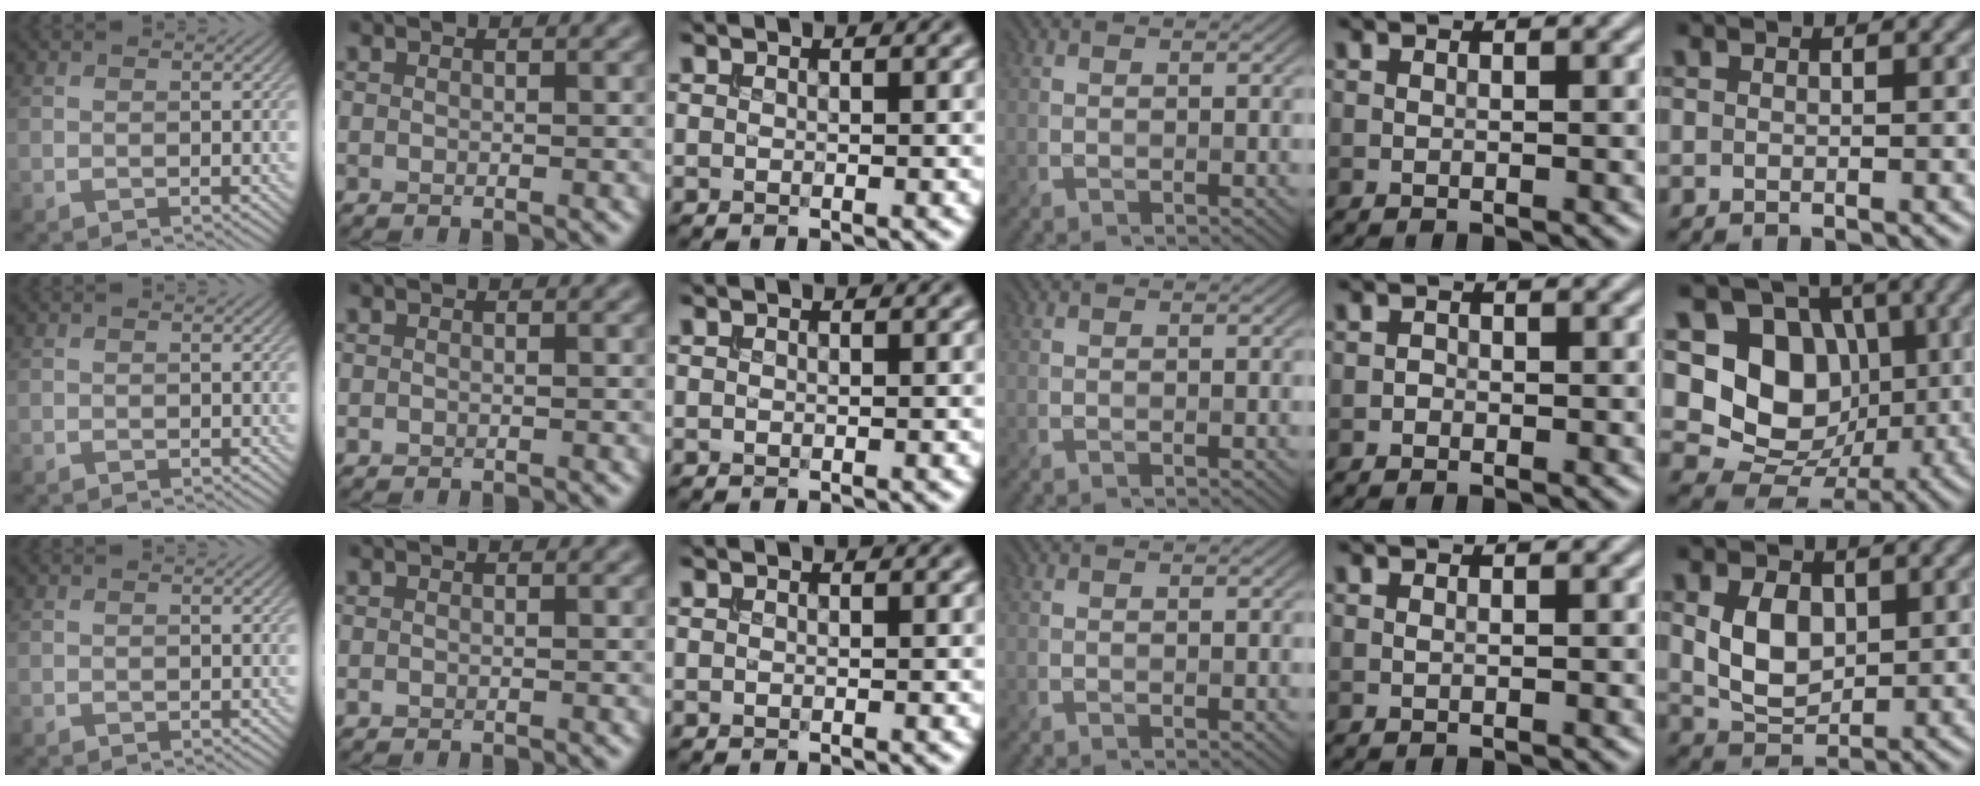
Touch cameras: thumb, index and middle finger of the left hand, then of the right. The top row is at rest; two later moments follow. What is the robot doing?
{"motion": "insert", "object": "drawer"}